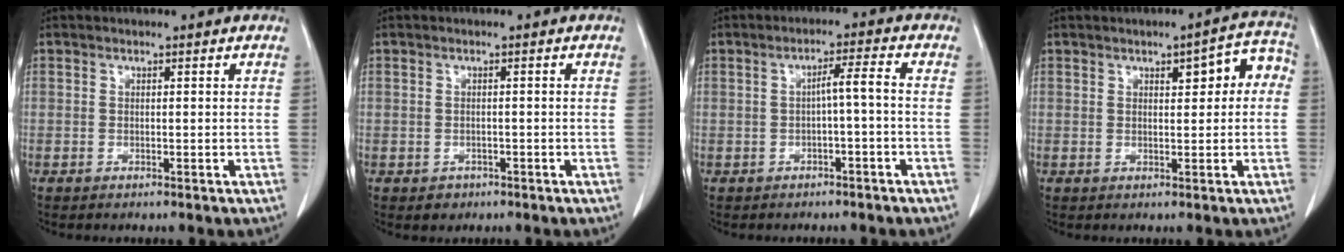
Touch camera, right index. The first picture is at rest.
{"total": 2.5, "force": [-1.2, 2.1, 0.7], "torque": [-0.011, 0.001, -0.011]}
{"total": 3.7, "force": [-0.7, 0.3, 3.6], "torque": [-0.061, 0.013, -0.007]}
{"total": 6.9, "force": [1.6, 2.7, 6.1], "torque": [-0.070, 0.030, 0.020]}